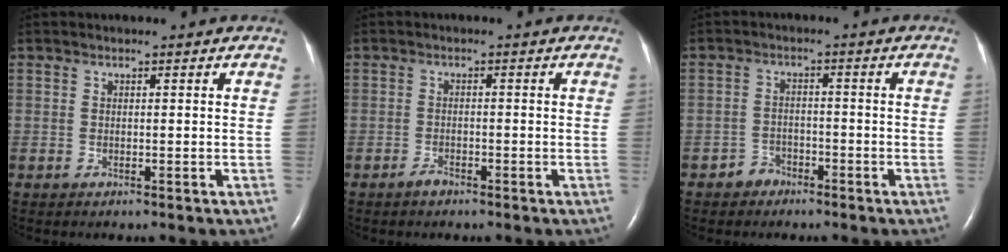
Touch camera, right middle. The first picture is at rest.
{"total": 1.4, "force": [-1.2, 0.5, 0.5], "torque": [-0.015, -0.001, -0.021]}
{"total": 2.7, "force": [-2.0, 1.8, 0.2], "torque": [-0.010, 0.007, -0.037]}